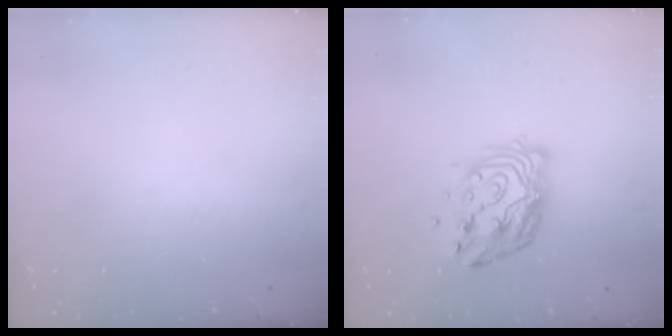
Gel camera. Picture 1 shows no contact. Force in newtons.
{"total": 12.4, "press": 12.3, "slide": 1.1}